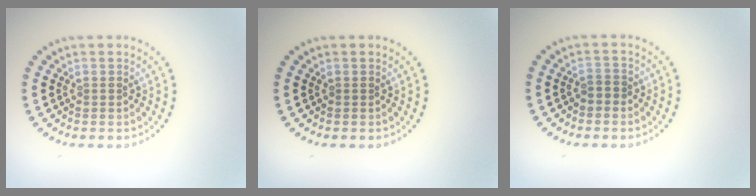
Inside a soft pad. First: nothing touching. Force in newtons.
{"total": 0.0}
{"total": 1.1, "press": 1.0, "slide": 0.3}